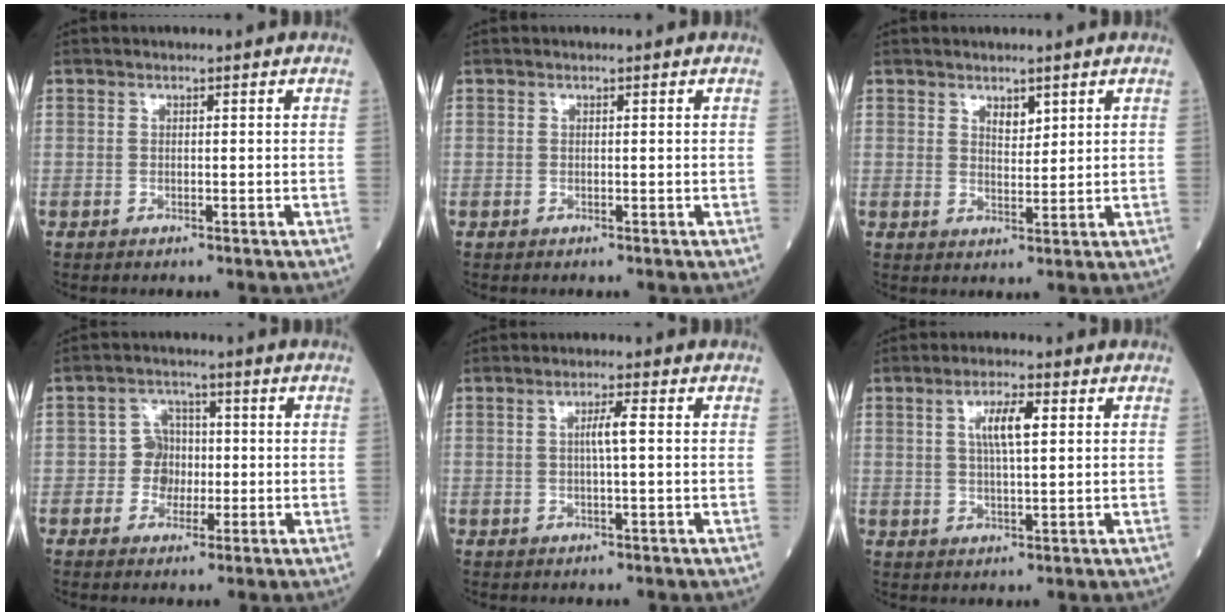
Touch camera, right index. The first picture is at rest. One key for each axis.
{"total": 0.0}
{"total": 2.4, "fx": 1.6, "fy": 1.1, "fz": 1.4, "tx": -0.022, "ty": -0.005, "tz": 0.031}
{"total": 4.3, "fx": -0.5, "fy": 4.0, "fz": 1.5, "tx": -0.018, "ty": 0.014, "tz": -0.010}
{"total": 2.7, "fx": 0.2, "fy": -0.1, "fz": 2.7, "tx": -0.050, "ty": 0.001, "tz": 0.002}
{"total": 5.4, "fx": 1.6, "fy": 1.0, "fz": 5.1, "tx": -0.096, "ty": 0.006, "tz": 0.030}